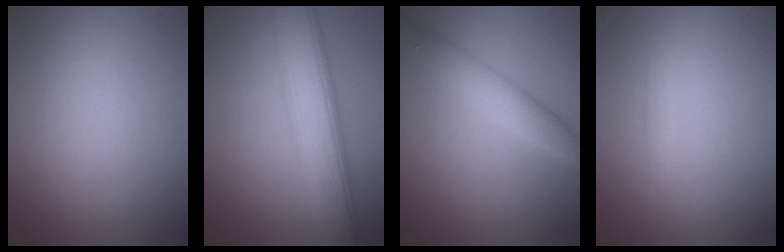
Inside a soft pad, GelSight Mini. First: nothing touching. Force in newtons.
{"total": 7.4, "press": 7.4, "slide": 0.2}
{"total": 3.0, "press": 3.0, "slide": 0.1}
{"total": 0.6, "press": 0.6, "slide": 0.0}